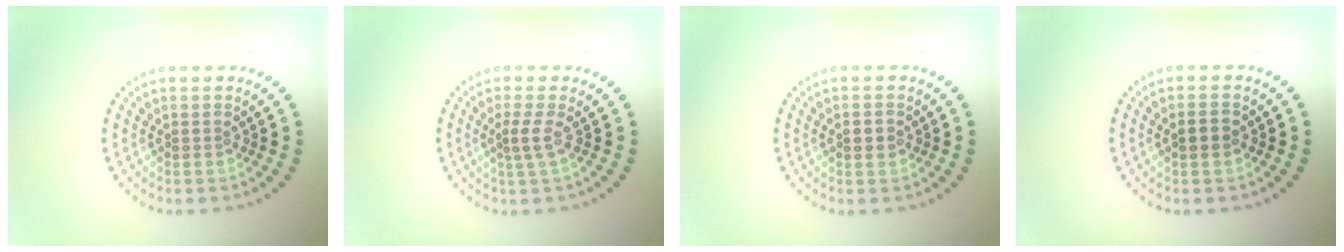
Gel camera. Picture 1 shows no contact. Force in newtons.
{"total": 1.5, "press": 1.0, "slide": 1.2}
{"total": 1.1, "press": 1.1, "slide": 0.1}
{"total": 1.6, "press": 1.6, "slide": 0.1}